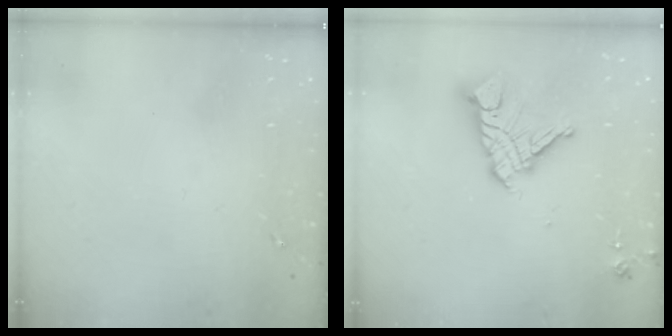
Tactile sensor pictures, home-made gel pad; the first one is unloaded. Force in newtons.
{"total": 14.0, "press": 13.9, "slide": 1.5}